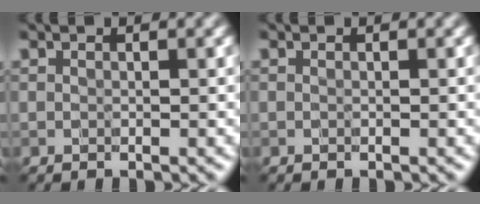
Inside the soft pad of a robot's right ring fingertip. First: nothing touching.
{"total": 0.0}